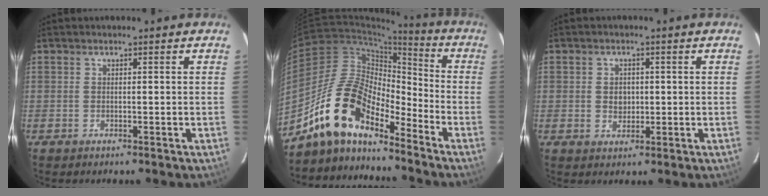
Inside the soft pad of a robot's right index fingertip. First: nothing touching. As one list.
[{"total": 15.3, "force": [-12.1, 5.1, 7.7], "torque": [-0.137, 0.009, -0.242]}, {"total": 3.2, "force": [0.1, 2.7, 1.7], "torque": [-0.028, 0.005, 0.003]}]